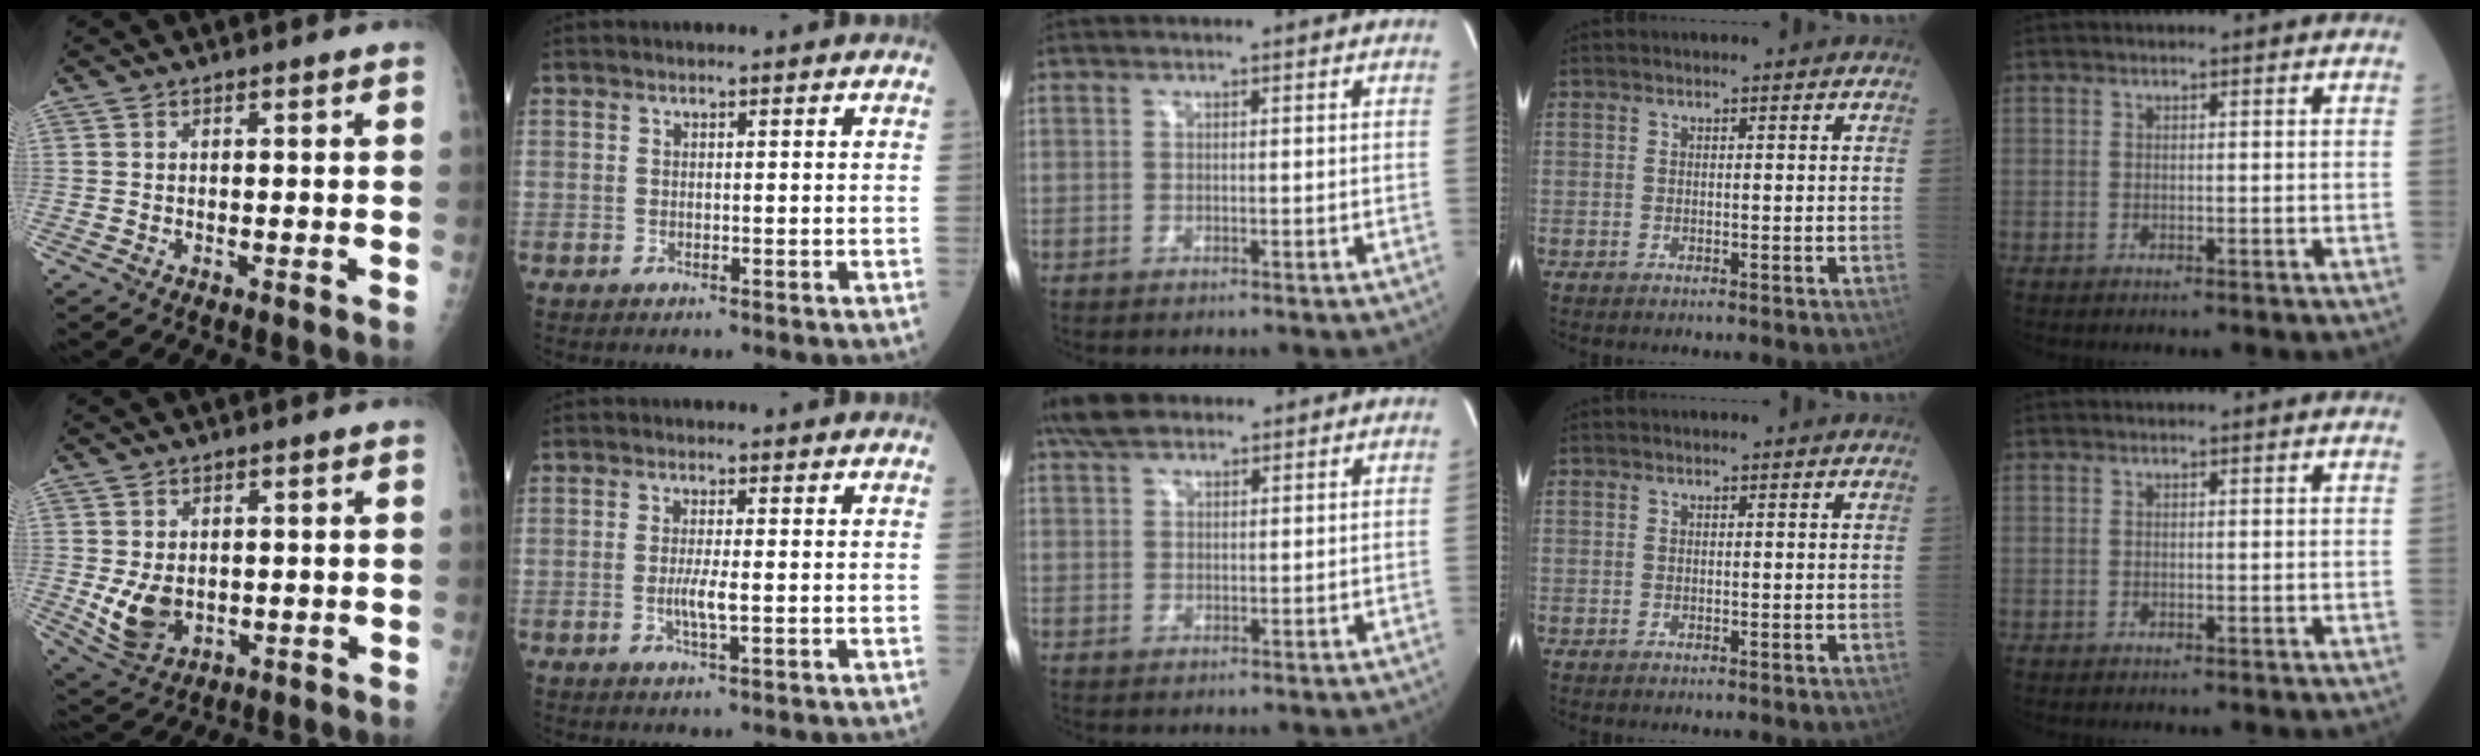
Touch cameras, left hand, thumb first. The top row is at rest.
{"thumb": {"total": 7.1, "force": [-0.3, 5.1, 4.9], "torque": [-0.080, -0.012, 0.013]}, "index": {"total": 2.6, "force": [-0.2, 0.1, 2.6], "torque": [-0.056, -0.005, -0.004]}, "middle": {"total": 5.0, "force": [3.8, 2.2, 2.4], "torque": [-0.056, 0.022, 0.076]}}